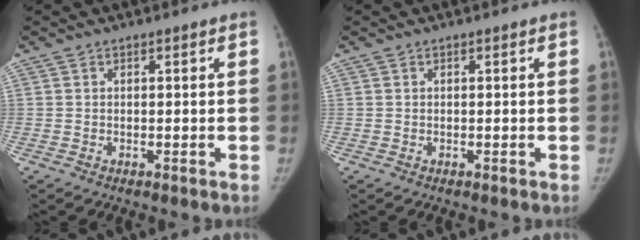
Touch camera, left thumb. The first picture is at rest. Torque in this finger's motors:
{"motor_torque": [0.09, -0.07, 0.09, -0.09, 0.01]}